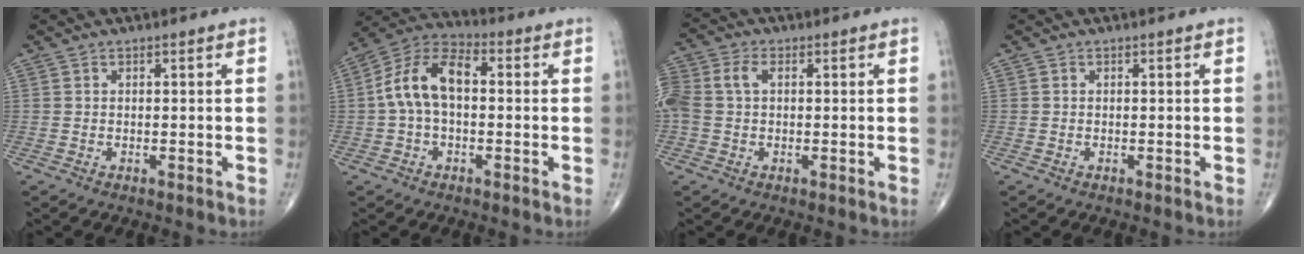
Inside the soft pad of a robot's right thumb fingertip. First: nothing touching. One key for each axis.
{"total": 11.5, "fx": 0.4, "fy": 6.6, "fz": 9.4, "tx": -0.178, "ty": 0.036, "tz": -0.004}
{"total": 8.3, "fx": 1.1, "fy": 5.5, "fz": 6.1, "tx": -0.165, "ty": 0.027, "tz": 0.025}
{"total": 0.0}